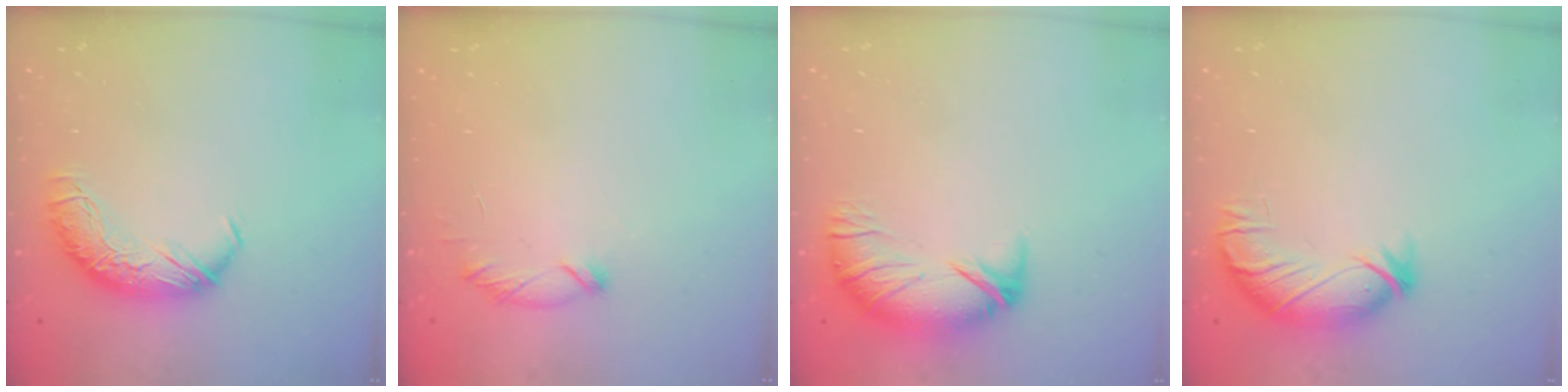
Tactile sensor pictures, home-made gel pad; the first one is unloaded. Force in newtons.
{"total": 6.4, "press": 6.4, "slide": 1.0}
{"total": 3.6, "press": 2.8, "slide": 2.2}
{"total": 3.7, "press": 3.2, "slide": 1.9}